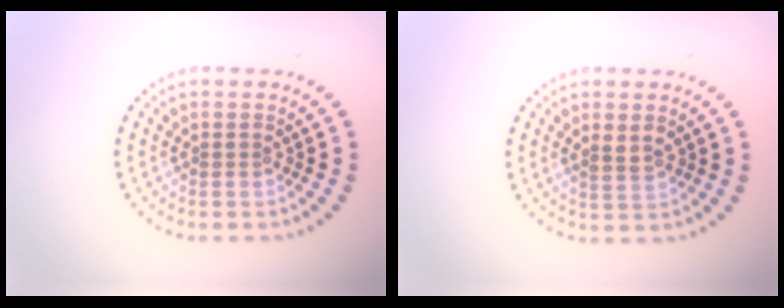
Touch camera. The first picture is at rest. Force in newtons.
{"total": 1.7, "press": 1.6, "slide": 0.5}